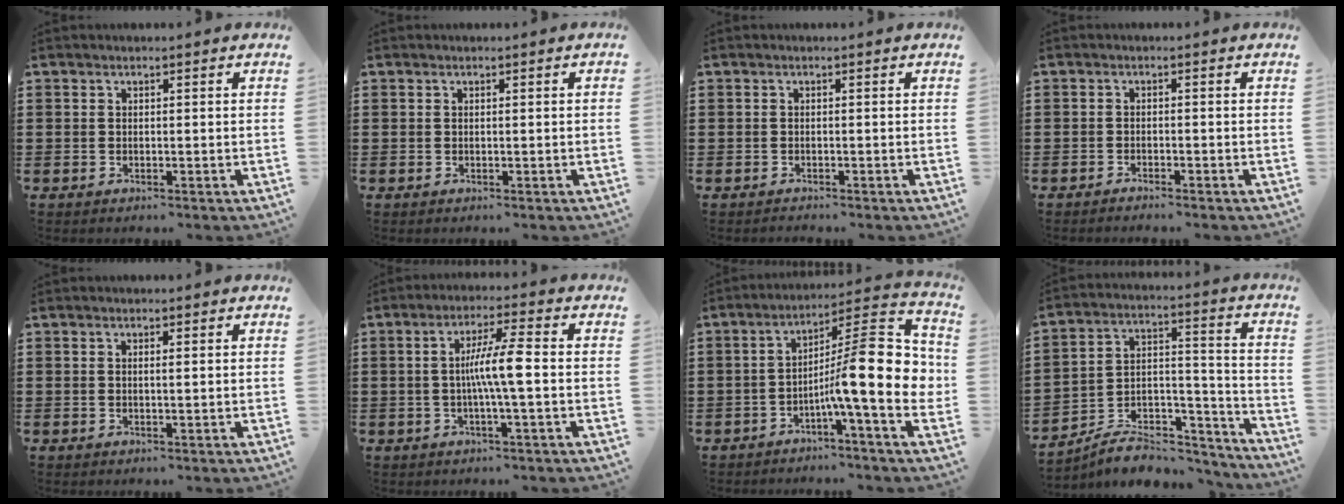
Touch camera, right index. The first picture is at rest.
{"total": 0.0}
{"total": 0.7, "force": [-0.7, 0.2, -0.1], "torque": [0.002, 0.002, -0.016]}
{"total": 1.2, "force": [-1.2, -0.1, 0.1], "torque": [-0.004, 0.000, -0.024]}
{"total": 0.6, "force": [0.1, 0.0, 0.6], "torque": [-0.012, -0.003, 0.003]}
{"total": 6.8, "force": [-0.6, 0.2, 6.8], "torque": [-0.122, 0.000, -0.017]}
{"total": 14.2, "force": [-1.6, 1.9, 14.0], "torque": [-0.215, -0.031, -0.035]}
{"total": 7.8, "force": [-6.7, 3.2, 2.5], "torque": [-0.038, 0.022, -0.126]}